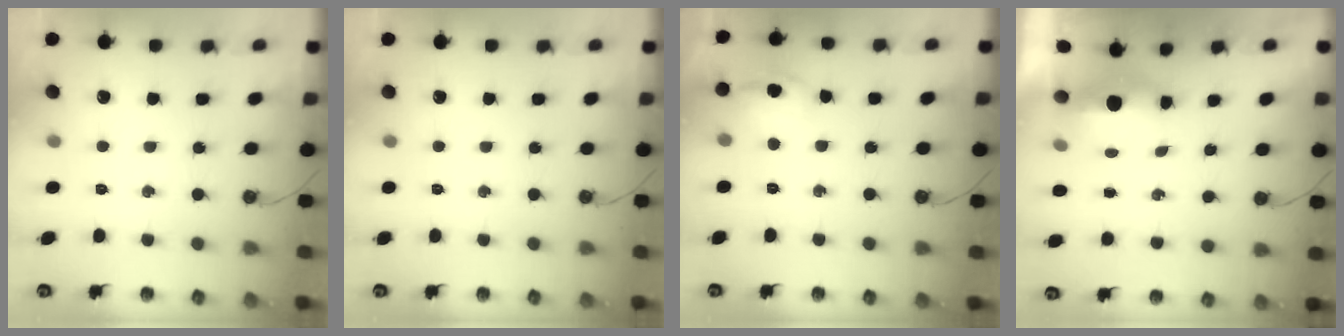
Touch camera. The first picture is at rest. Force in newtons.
{"total": 0.0}
{"total": 8.7, "press": 8.6, "slide": 1.4}
{"total": 5.2, "press": 4.9, "slide": 1.5}